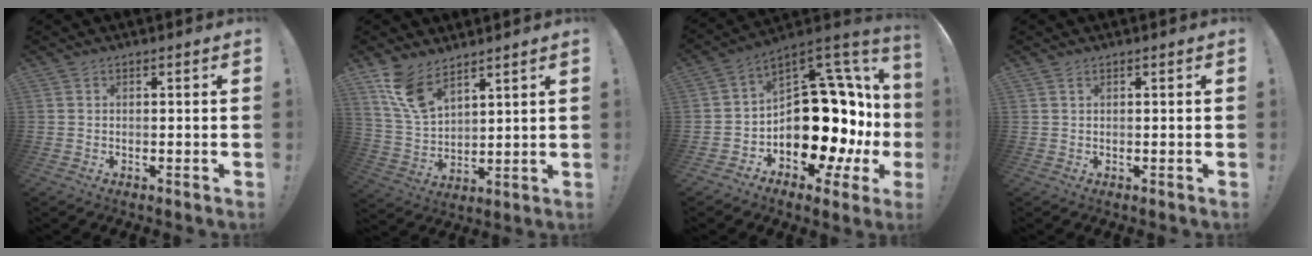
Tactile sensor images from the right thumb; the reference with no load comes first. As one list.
[{"total": 11.3, "force": [8.0, 5.6, 5.6], "torque": [-0.115, -0.036, 0.160]}, {"total": 22.3, "force": [-3.1, 14.5, 16.7], "torque": [-0.206, -0.017, -0.008]}, {"total": 0.6, "force": [0.5, 0.3, 0.2], "torque": [-0.002, -0.001, 0.009]}]